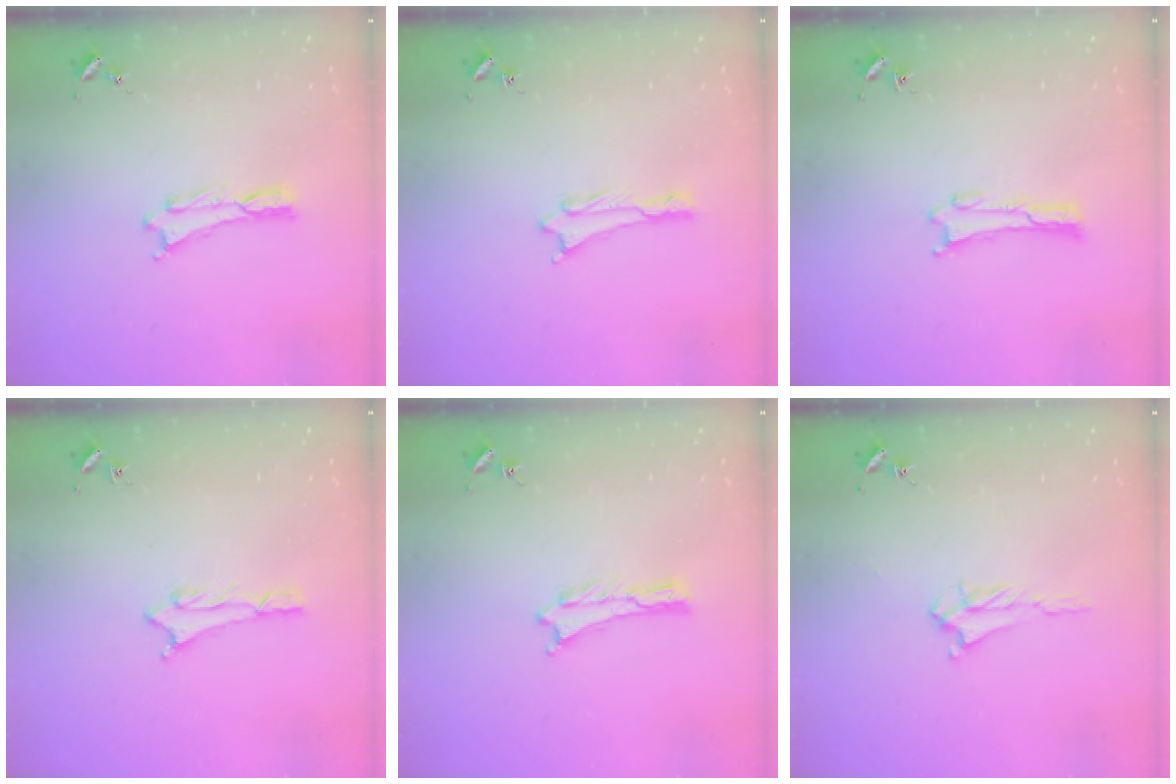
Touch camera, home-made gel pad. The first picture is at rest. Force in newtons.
{"total": 0.6, "press": 0.6, "slide": 0.1}
{"total": 0.0}
{"total": 1.0, "press": 1.0, "slide": 0.1}
{"total": 0.0}
{"total": 2.4, "press": 2.4, "slide": 0.5}